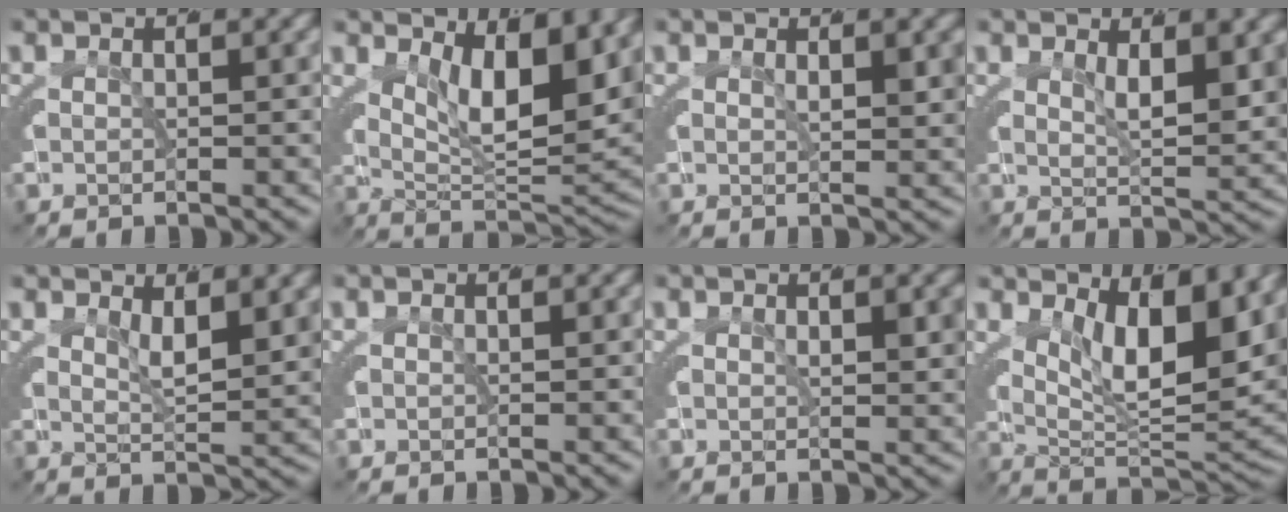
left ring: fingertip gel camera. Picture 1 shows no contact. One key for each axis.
{"total": 9.9, "fx": 3.6, "fy": 3.6, "fz": 8.6, "tx": -0.102, "ty": 0.000, "tz": 0.058}
{"total": 1.9, "fx": 0.8, "fy": -0.1, "fz": 1.7, "tx": -0.020, "ty": -0.011, "tz": 0.019}
{"total": 4.5, "fx": 2.3, "fy": 0.4, "fz": 3.8, "tx": -0.044, "ty": -0.016, "tz": 0.045}
{"total": 3.4, "fx": 2.2, "fy": -0.3, "fz": 2.5, "tx": -0.028, "ty": -0.017, "tz": 0.047}
{"total": 0.0}
{"total": 1.6, "fx": 0.6, "fy": 0.1, "fz": 1.5, "tx": -0.018, "ty": -0.010, "tz": 0.014}
{"total": 10.9, "fx": 3.7, "fy": 4.3, "fz": 9.3, "tx": -0.112, "ty": 0.000, "tz": 0.061}